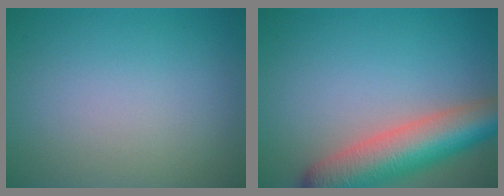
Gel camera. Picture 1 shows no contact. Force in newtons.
{"total": 8.7, "press": 8.7, "slide": 0.5}